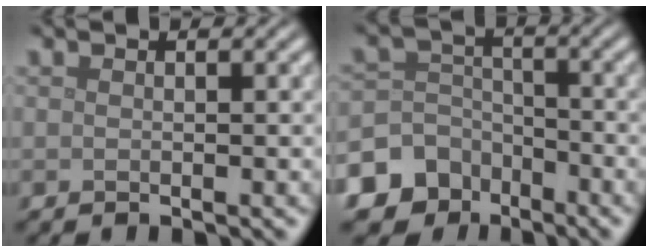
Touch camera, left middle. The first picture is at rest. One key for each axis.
{"total": 9.0, "fx": -5.8, "fy": 6.9, "fz": 1.2, "tx": -0.022, "ty": -0.014, "tz": -0.121}